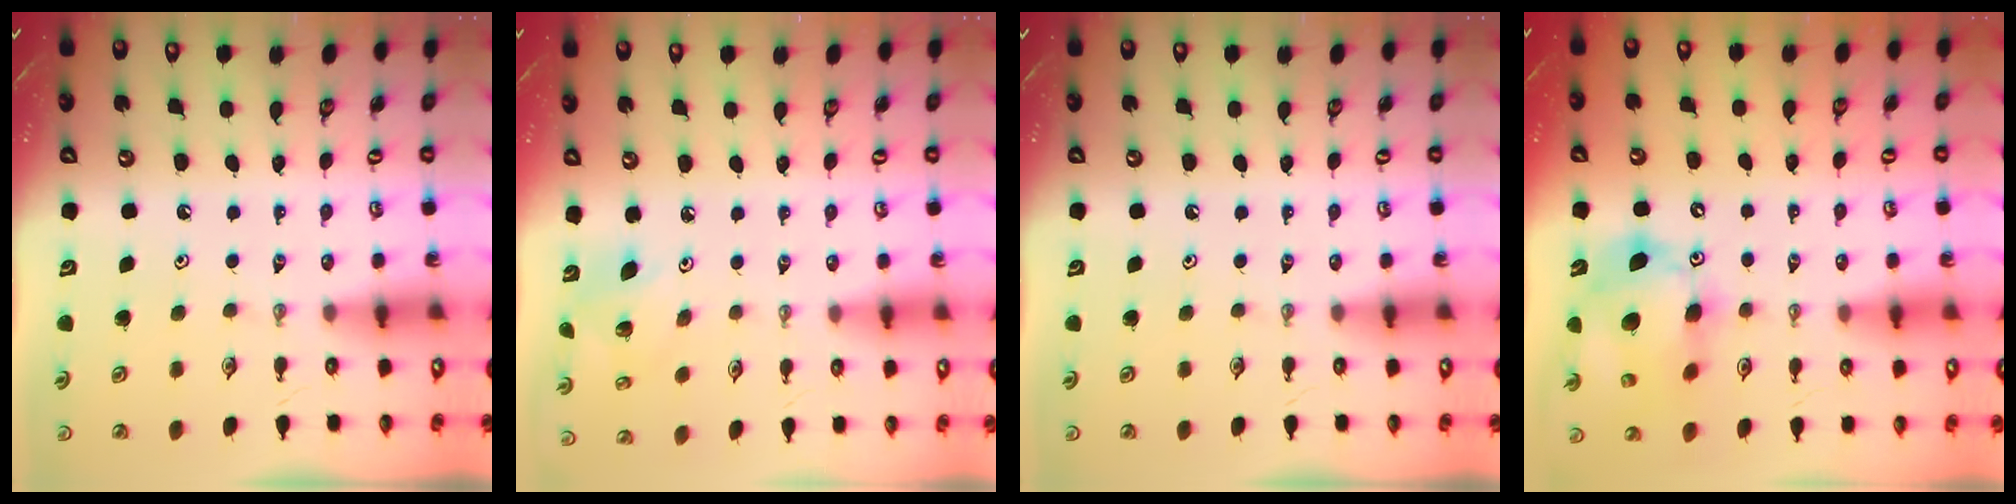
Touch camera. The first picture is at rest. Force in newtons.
{"total": 6.8, "press": 6.8, "slide": 0.2}
{"total": 0.0}
{"total": 15.5, "press": 15.3, "slide": 2.4}